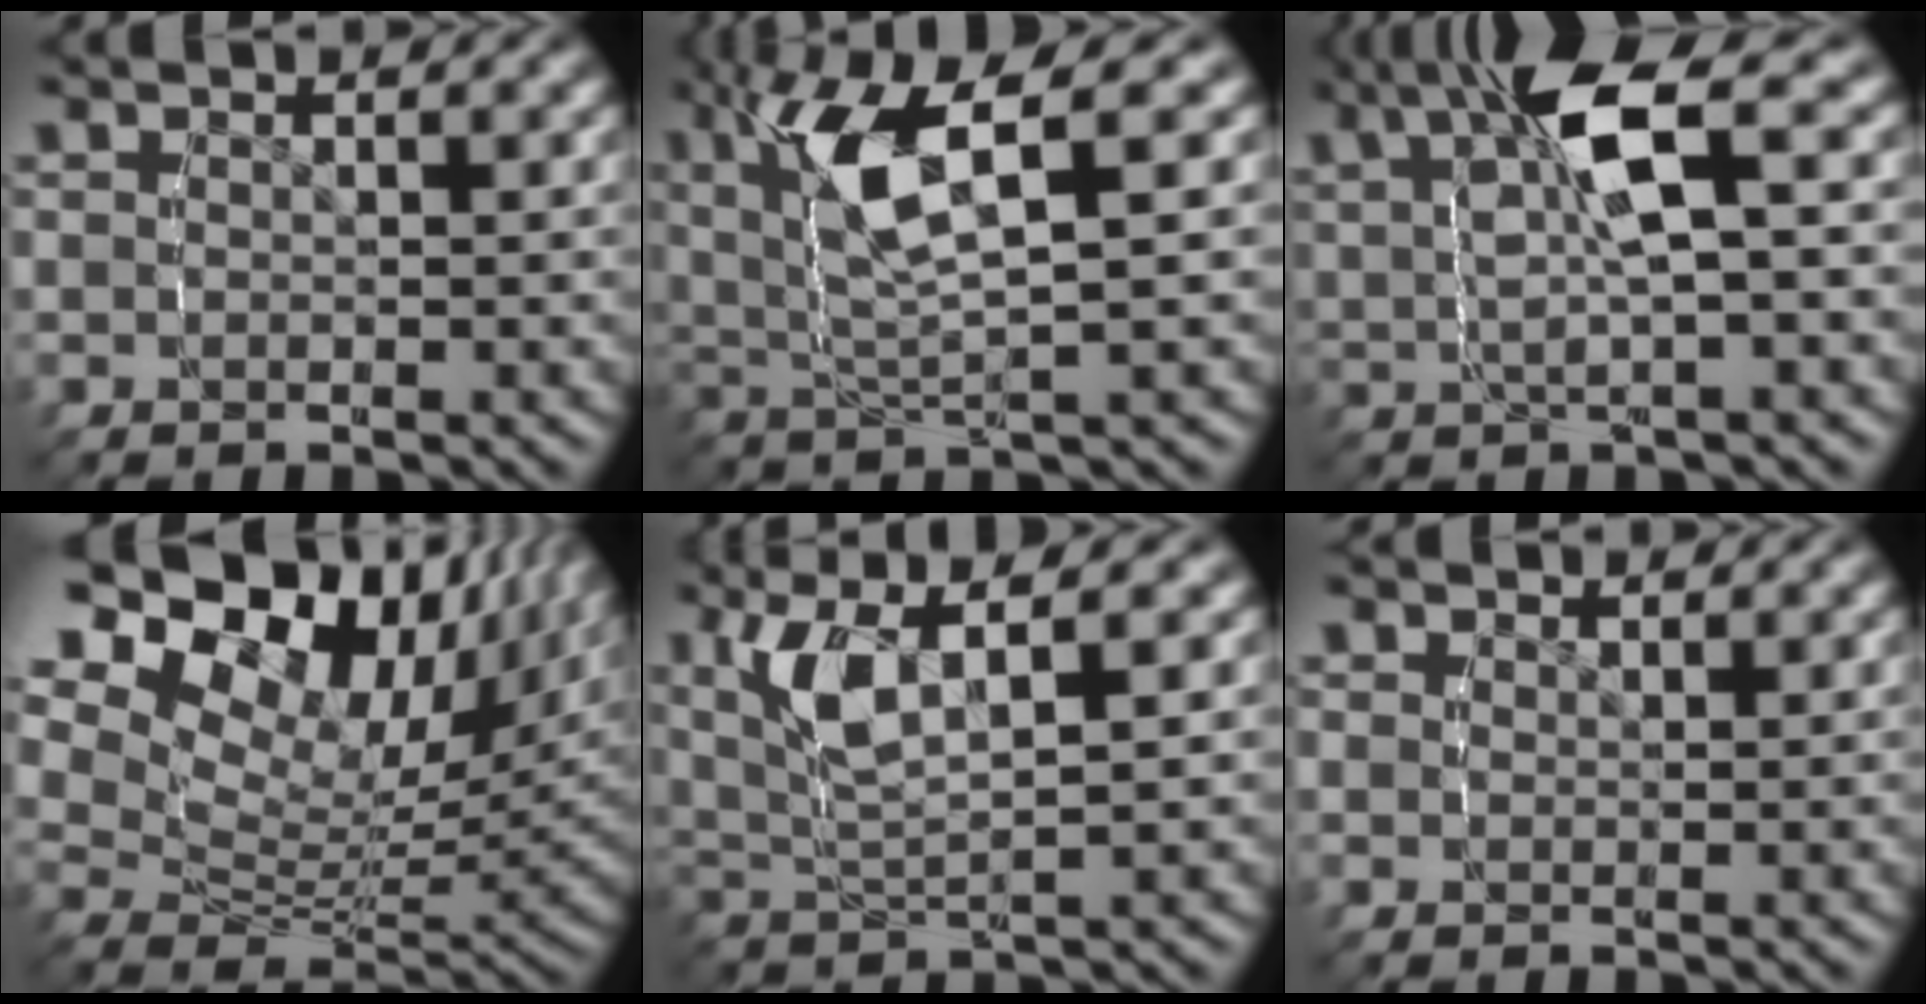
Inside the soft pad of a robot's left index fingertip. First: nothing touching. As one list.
[{"total": 7.9, "force": [2.5, 3.6, 6.6], "torque": [-0.140, -0.003, 0.047]}, {"total": 7.6, "force": [2.8, 3.0, 6.4], "torque": [-0.115, 0.013, 0.044]}, {"total": 19.1, "force": [6.9, 12.6, 12.6], "torque": [-0.196, 0.025, 0.083]}, {"total": 6.2, "force": [2.3, 3.2, 4.8], "torque": [-0.121, -0.007, 0.046]}, {"total": 0.8, "force": [0.4, 0.7, 0.1], "torque": [-0.001, -0.007, 0.011]}]